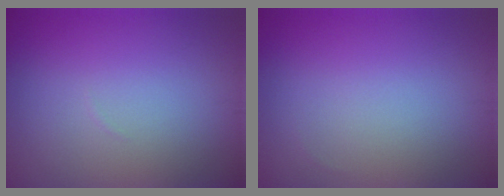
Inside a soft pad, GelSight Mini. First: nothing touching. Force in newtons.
{"total": 0.0}